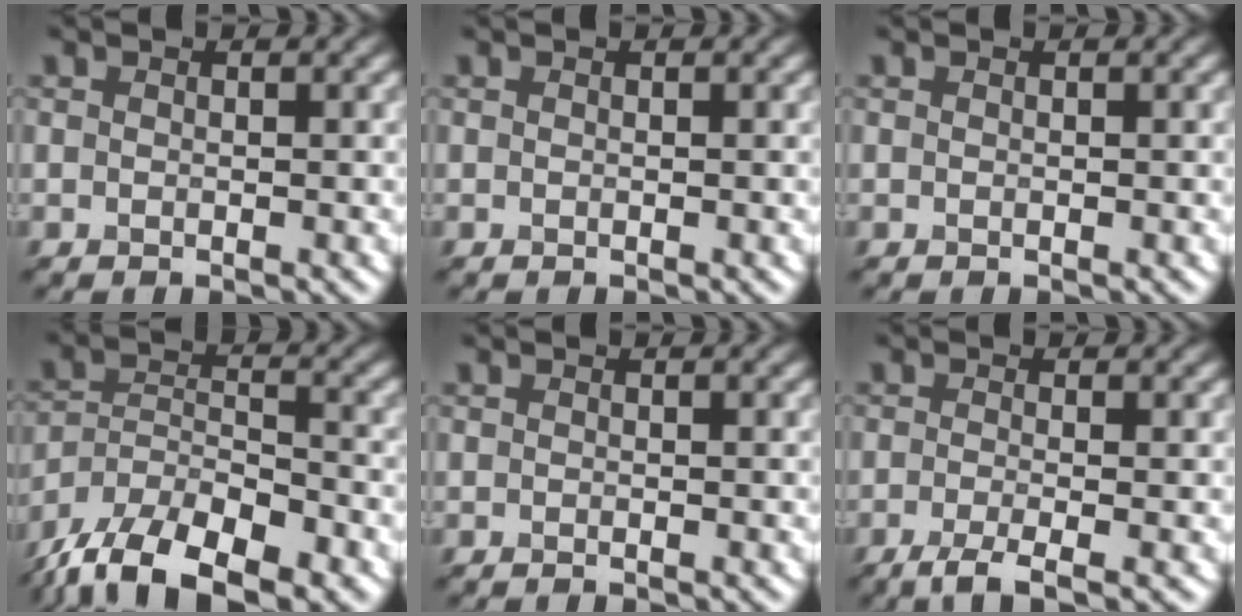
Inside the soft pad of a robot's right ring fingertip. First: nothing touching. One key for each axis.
{"total": 0.0}
{"total": 0.0}
{"total": 12.2, "fx": -10.4, "fy": 3.9, "fz": 4.9, "tx": -0.112, "ty": -0.012, "tz": -0.141}
{"total": 0.0}
{"total": 2.8, "fx": -2.4, "fy": -0.5, "fz": 1.4, "tx": -0.059, "ty": -0.009, "tz": -0.024}